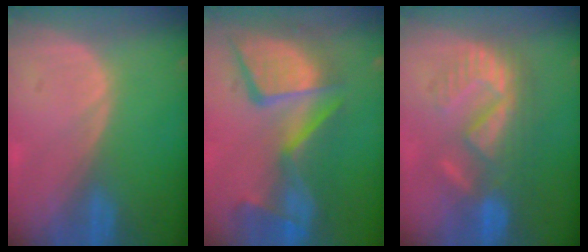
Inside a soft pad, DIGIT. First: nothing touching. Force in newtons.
{"total": 13.5, "press": 11.2, "slide": 7.6}
{"total": 8.9, "press": 8.7, "slide": 1.9}